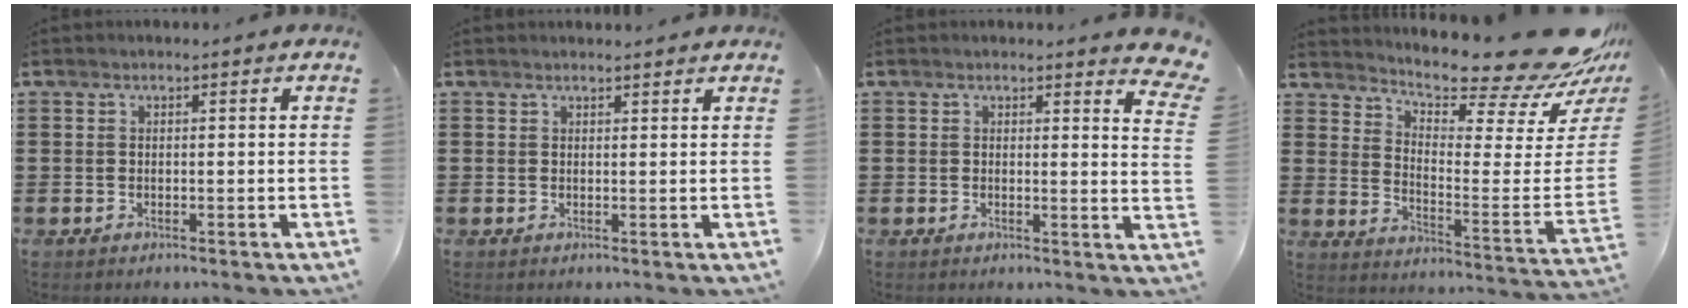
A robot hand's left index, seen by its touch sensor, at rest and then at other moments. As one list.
[{"total": 1.1, "force": [1.0, 0.4, -0.2], "torque": [0.001, 0.001, 0.021]}, {"total": 2.6, "force": [2.3, 0.2, 1.3], "torque": [-0.020, -0.010, 0.038]}, {"total": 12.7, "force": [11.1, 1.0, 6.1], "torque": [-0.107, -0.099, 0.182]}]